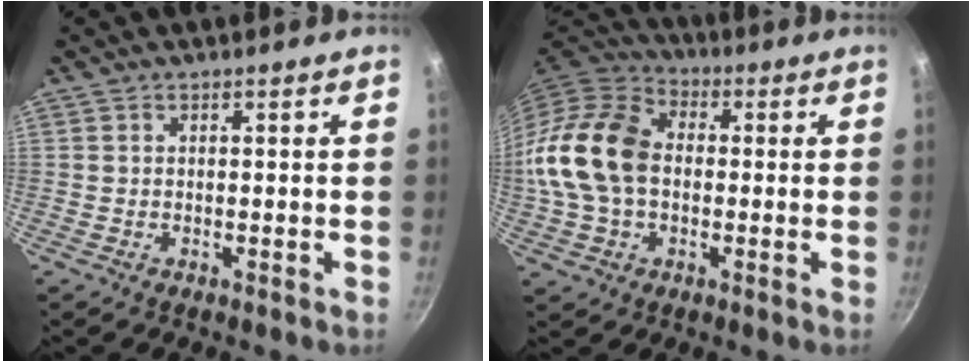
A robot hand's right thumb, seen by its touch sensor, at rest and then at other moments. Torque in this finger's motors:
{"motor_torque": [0.64, 0.89, 0.52, -0.41, 0.21]}